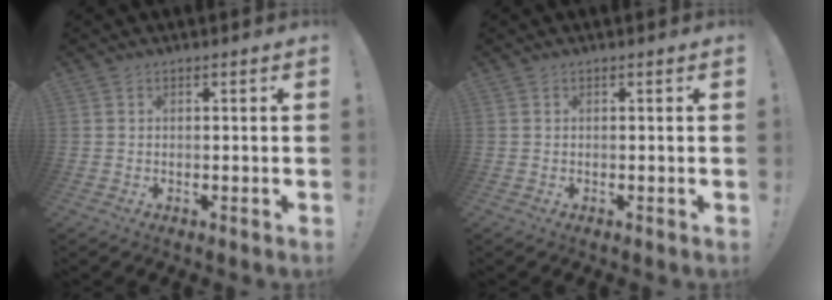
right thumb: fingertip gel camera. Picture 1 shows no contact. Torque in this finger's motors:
{"motor_torque": [-0.23, 0.31, -0.07, -0.01, 0.00]}